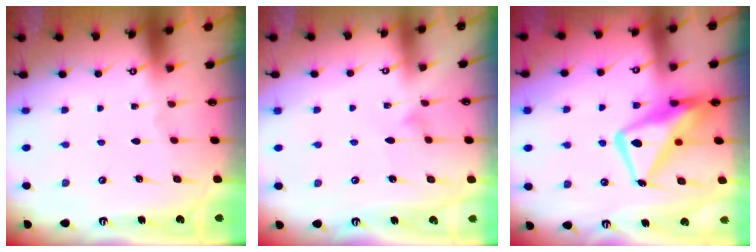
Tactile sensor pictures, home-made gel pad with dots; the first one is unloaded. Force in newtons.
{"total": 4.3, "press": 4.2, "slide": 0.3}
{"total": 14.6, "press": 14.5, "slide": 1.4}